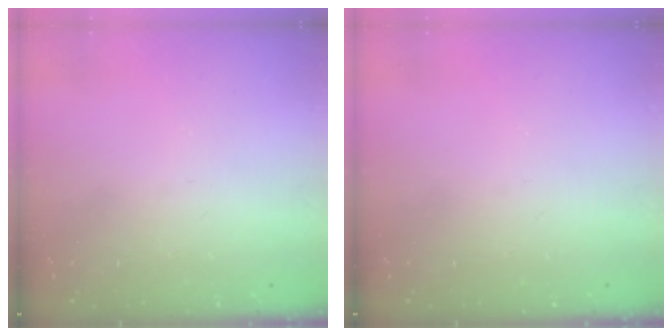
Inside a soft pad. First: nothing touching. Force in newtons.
{"total": 0.0}